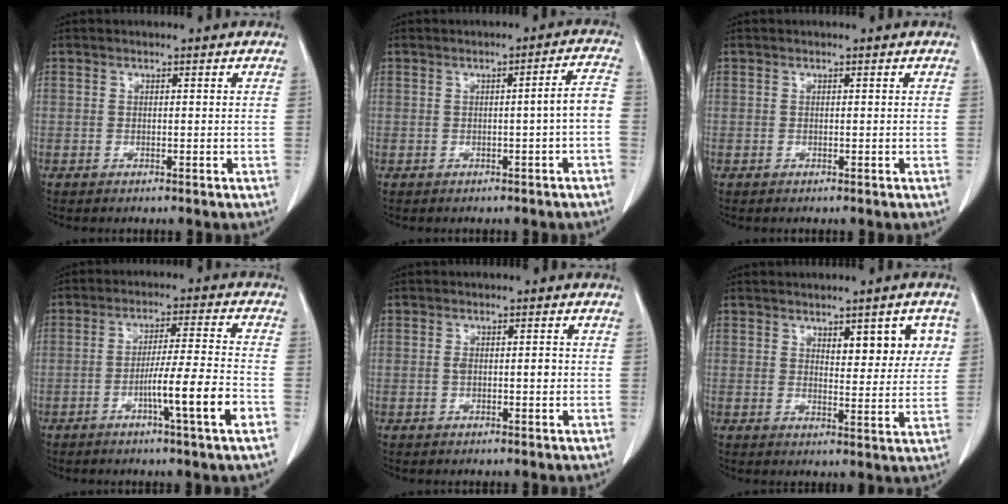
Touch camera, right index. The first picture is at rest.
{"total": 3.7, "force": [-1.0, -0.3, 3.5], "torque": [-0.045, 0.010, -0.014]}
{"total": 0.0}
{"total": 11.8, "force": [-4.7, -1.2, 10.8], "torque": [-0.182, -0.003, -0.077]}
{"total": 2.4, "force": [-0.1, 0.9, 2.2], "torque": [-0.042, 0.006, 0.004]}
{"total": 7.4, "force": [3.1, 2.5, 6.3], "torque": [-0.073, 0.003, 0.042]}